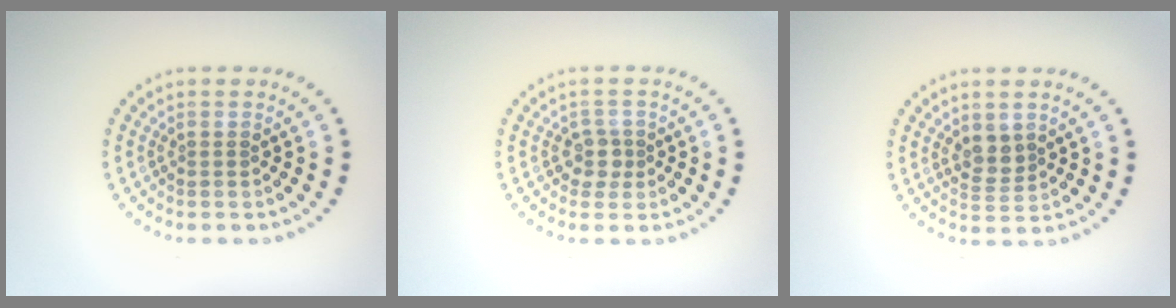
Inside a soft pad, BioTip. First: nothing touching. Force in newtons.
{"total": 1.8, "press": 1.5, "slide": 1.0}
{"total": 2.0, "press": 1.8, "slide": 0.9}